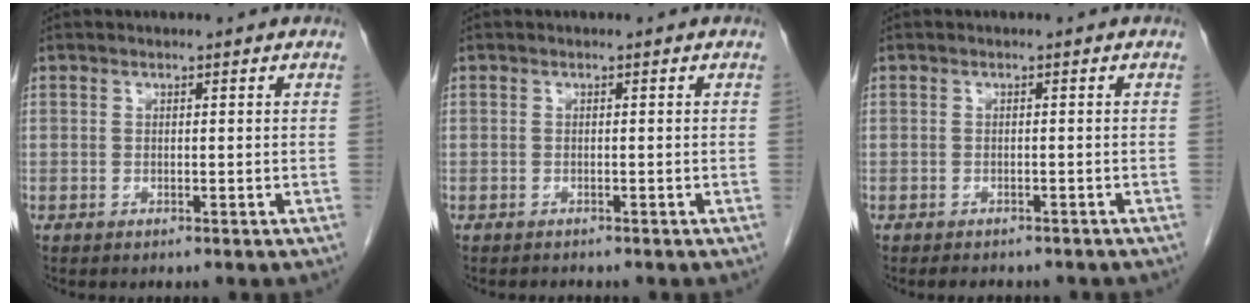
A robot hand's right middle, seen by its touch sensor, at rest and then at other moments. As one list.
[{"total": 0.6, "force": [-0.6, 0.2, 0.0], "torque": [-0.007, -0.001, -0.010]}, {"total": 4.5, "force": [-3.8, 1.7, 1.6], "torque": [-0.021, -0.003, -0.042]}]